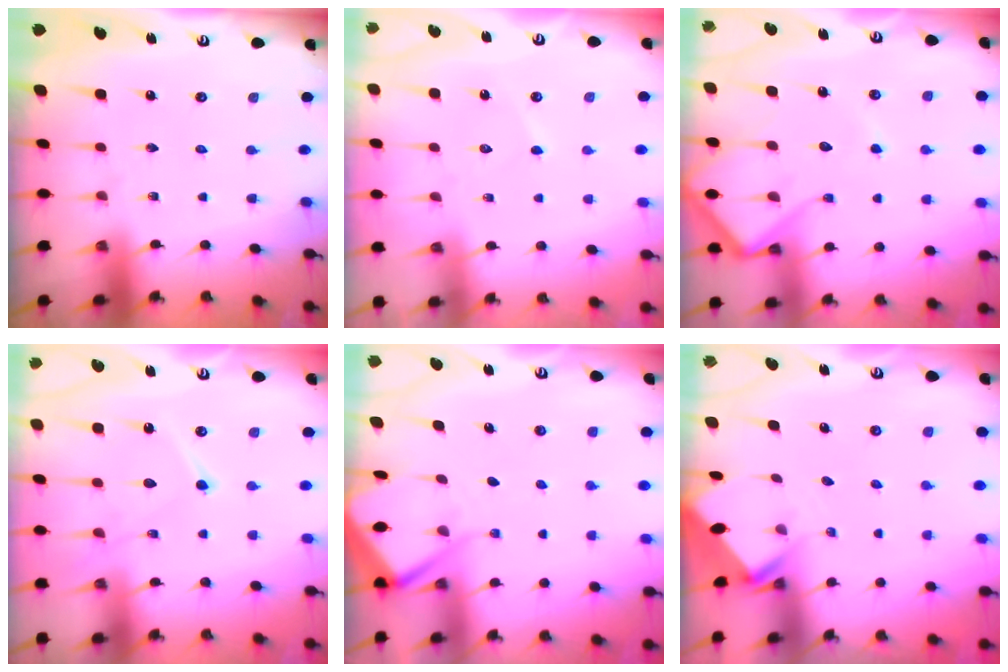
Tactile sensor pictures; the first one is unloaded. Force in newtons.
{"total": 2.8, "press": 2.8, "slide": 0.2}
{"total": 12.0, "press": 11.9, "slide": 1.2}
{"total": 12.6, "press": 12.6, "slide": 1.2}
{"total": 5.6, "press": 5.6, "slide": 0.5}
{"total": 2.7, "press": 2.7, "slide": 0.2}